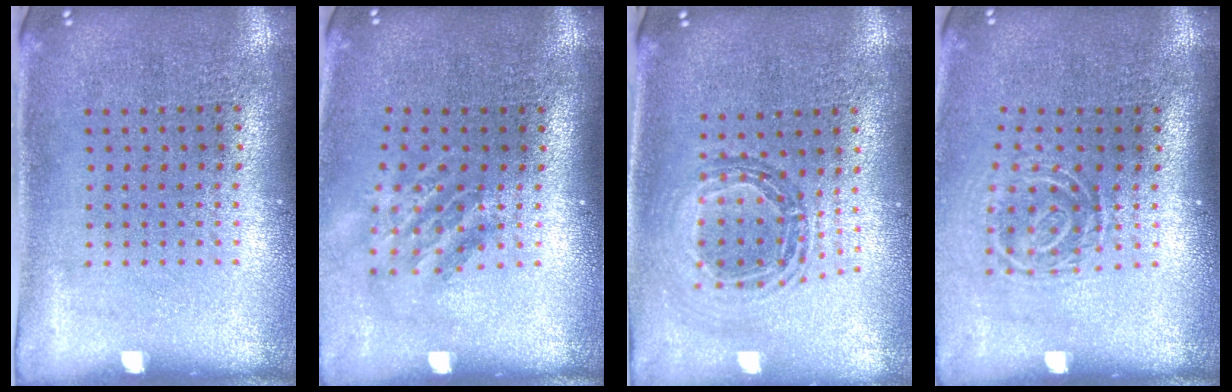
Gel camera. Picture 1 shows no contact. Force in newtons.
{"total": 1.8, "press": 1.2, "slide": 1.2}
{"total": 0.9, "press": 0.9, "slide": 0.0}
{"total": 1.8, "press": 1.2, "slide": 1.3}